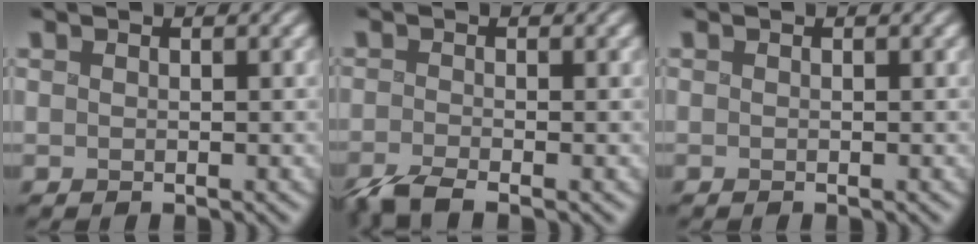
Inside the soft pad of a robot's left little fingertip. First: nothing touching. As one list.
[{"total": 3.0, "force": [-2.3, 0.4, 1.9], "torque": [-0.035, -0.007, -0.054]}, {"total": 0.0}]